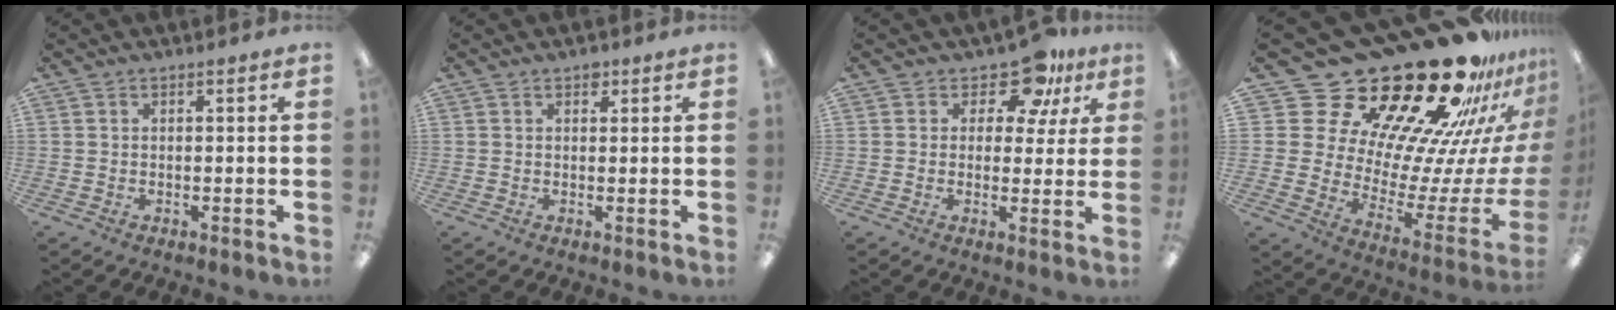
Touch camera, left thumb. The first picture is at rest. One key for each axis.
{"total": 1.7, "fx": 1.1, "fy": 1.1, "fz": 0.7, "tx": 0.001, "ty": -0.005, "tz": 0.017}
{"total": 9.8, "fx": 6.6, "fy": 5.1, "fz": 5.1, "tx": -0.076, "ty": -0.037, "tz": 0.118}
{"total": 35.7, "fx": 26.1, "fy": 15.3, "fz": 19.0, "tx": -0.241, "ty": -0.245, "tz": 0.496}